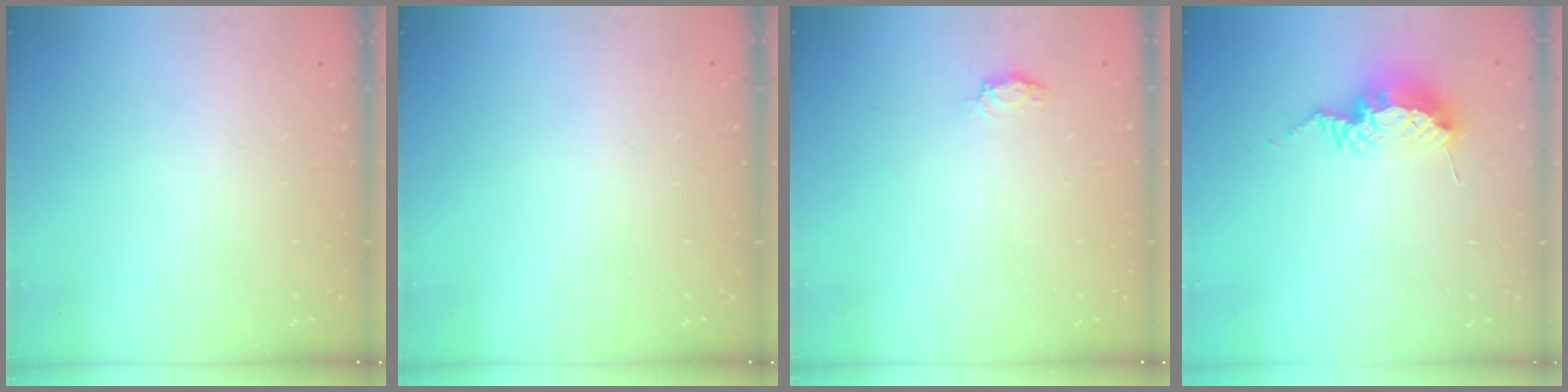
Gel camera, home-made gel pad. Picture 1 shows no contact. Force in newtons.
{"total": 0.0}
{"total": 3.5, "press": 3.5, "slide": 0.3}
{"total": 9.5, "press": 9.5, "slide": 1.2}